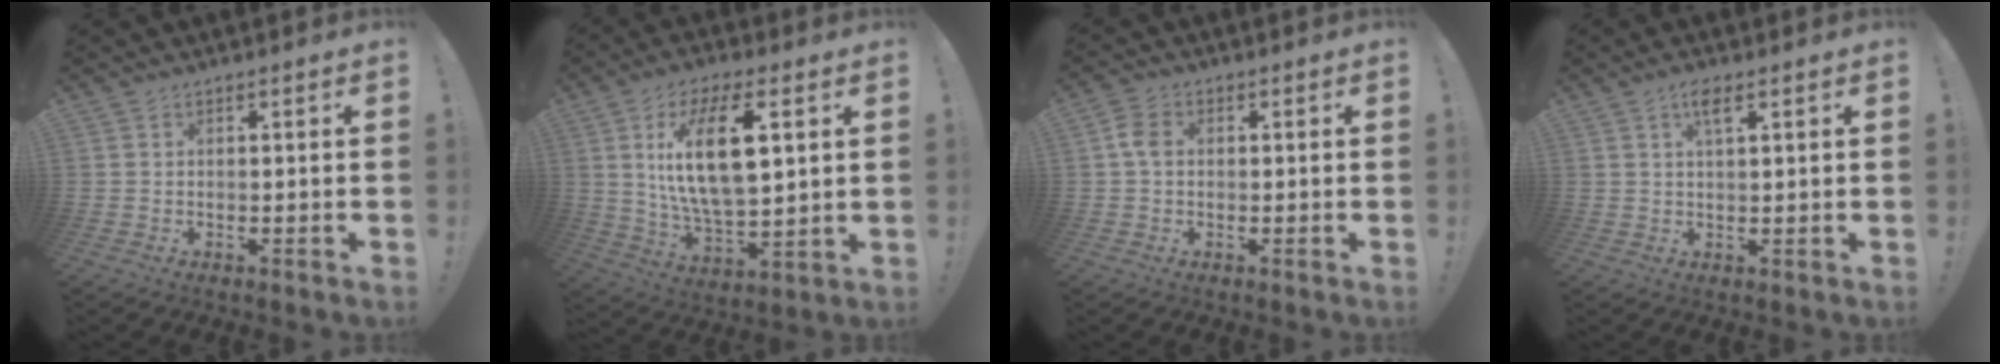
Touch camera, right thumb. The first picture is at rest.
{"total": 18.6, "force": [5.4, 7.9, 15.9], "torque": [-0.293, -0.009, 0.078]}
{"total": 4.7, "force": [0.3, 3.3, 3.3], "torque": [-0.059, 0.007, 0.006]}
{"total": 3.7, "force": [1.9, 0.9, 3.0], "torque": [-0.054, 0.000, 0.029]}